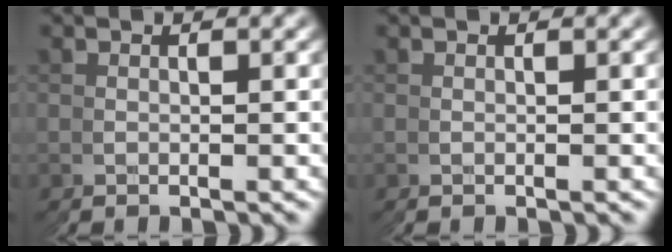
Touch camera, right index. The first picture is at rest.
{"total": 0.0}